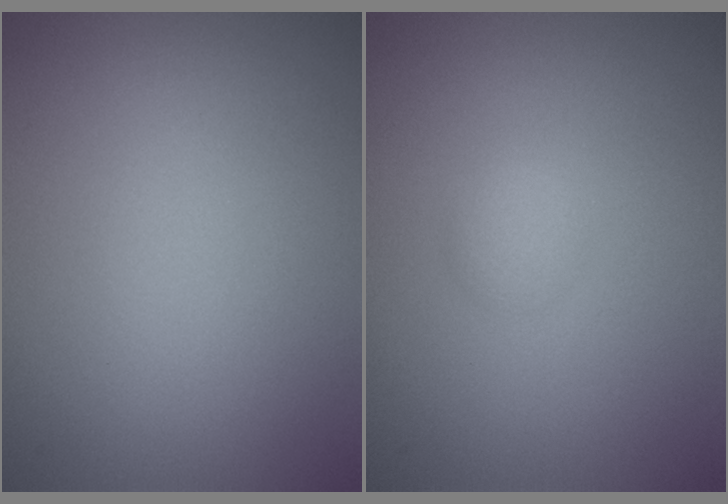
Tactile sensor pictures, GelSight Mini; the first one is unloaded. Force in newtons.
{"total": 1.1, "press": 1.1, "slide": 0.1}